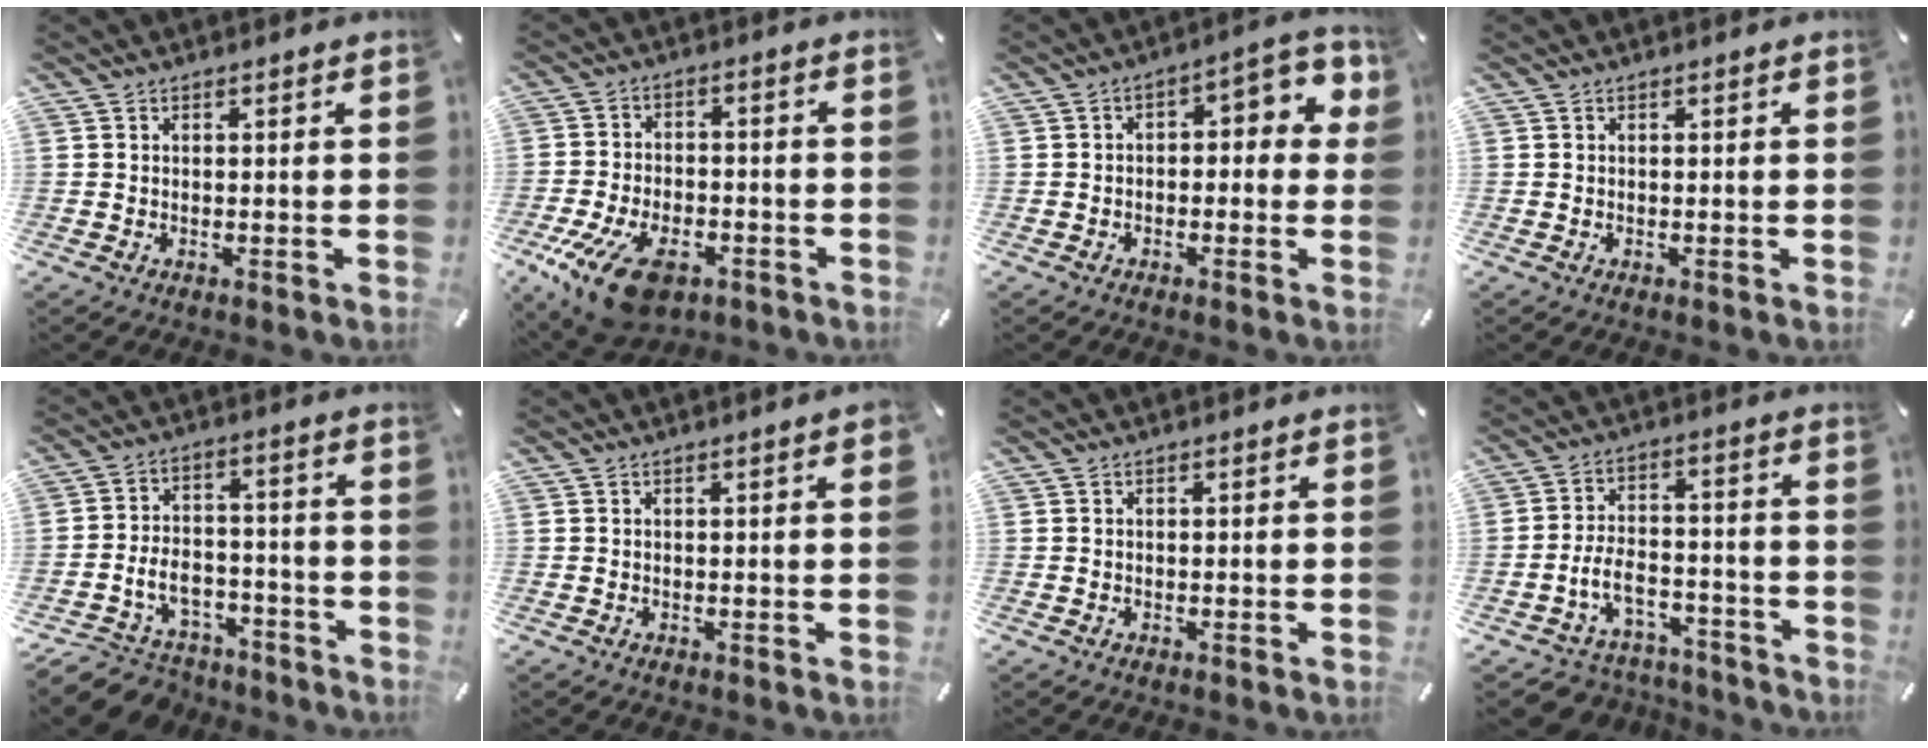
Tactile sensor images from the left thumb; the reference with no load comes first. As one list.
[{"total": 14.5, "force": [-8.1, 7.6, 9.3], "torque": [-0.181, 0.038, -0.134]}, {"total": 5.9, "force": [0.2, 3.5, 4.8], "torque": [-0.061, -0.007, -0.006]}, {"total": 0.0}, {"total": 9.4, "force": [-4.7, 7.4, 3.4], "torque": [-0.079, 0.028, -0.081]}, {"total": 1.6, "force": [0.4, 0.2, 1.6], "torque": [-0.029, 0.002, 0.006]}, {"total": 0.0}, {"total": 8.6, "force": [-3.9, 6.3, 4.4], "torque": [-0.100, 0.021, -0.070]}]